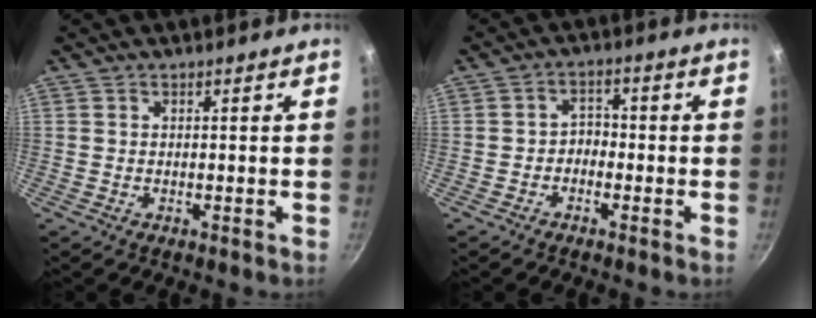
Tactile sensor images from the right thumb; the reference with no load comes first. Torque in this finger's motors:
{"motor_torque": [-0.26, -0.03, -0.10, -0.04, 0.08]}